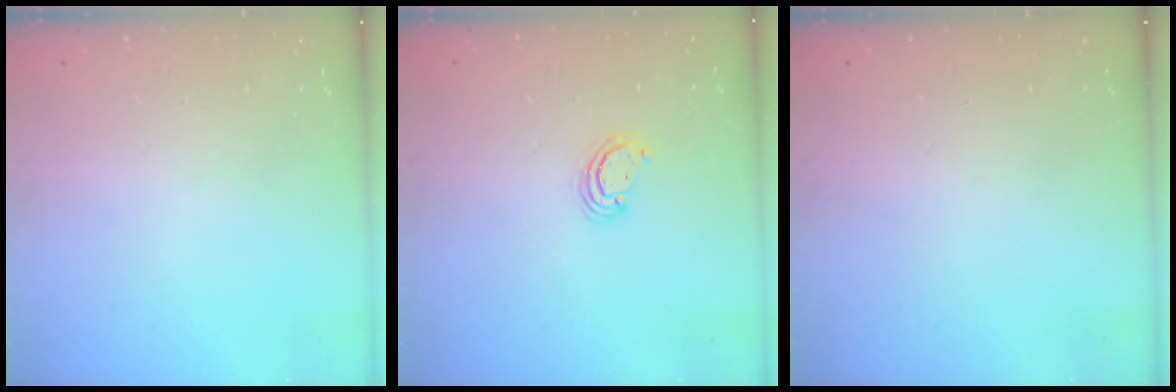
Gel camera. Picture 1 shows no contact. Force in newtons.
{"total": 2.8, "press": 2.8, "slide": 0.3}
{"total": 0.0}